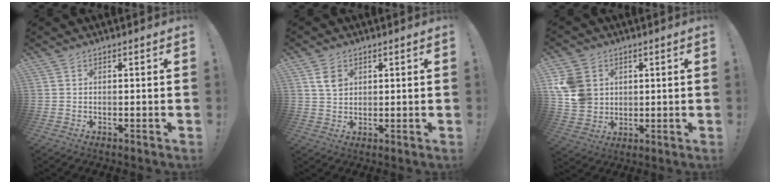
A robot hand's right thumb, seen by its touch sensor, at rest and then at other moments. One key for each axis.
{"total": 5.2, "fx": 2.2, "fy": 4.0, "fz": 2.5, "tx": -0.026, "ty": -0.004, "tz": 0.039}
{"total": 10.9, "fx": 3.1, "fy": 9.4, "fz": 4.5, "tx": -0.095, "ty": -0.008, "tz": 0.068}